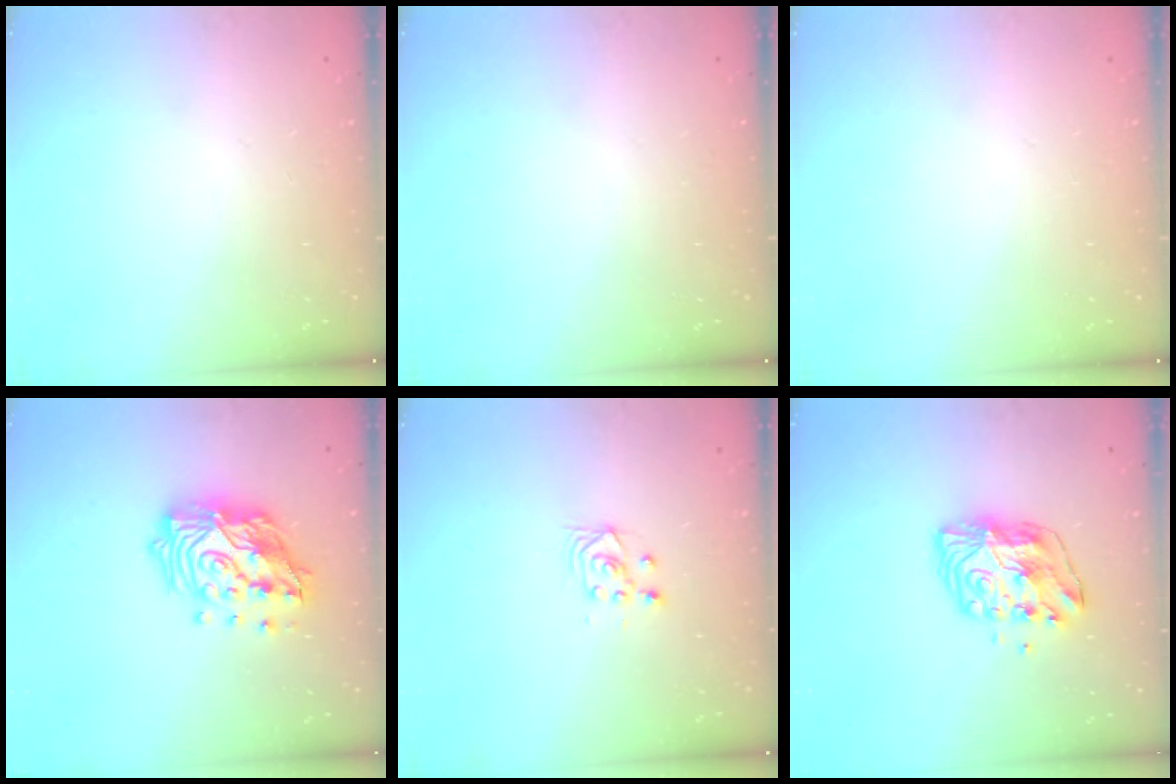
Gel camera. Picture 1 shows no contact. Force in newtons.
{"total": 0.0}
{"total": 0.0}
{"total": 18.6, "press": 18.6, "slide": 1.4}
{"total": 3.6, "press": 3.2, "slide": 1.6}
{"total": 10.2, "press": 10.2, "slide": 0.6}